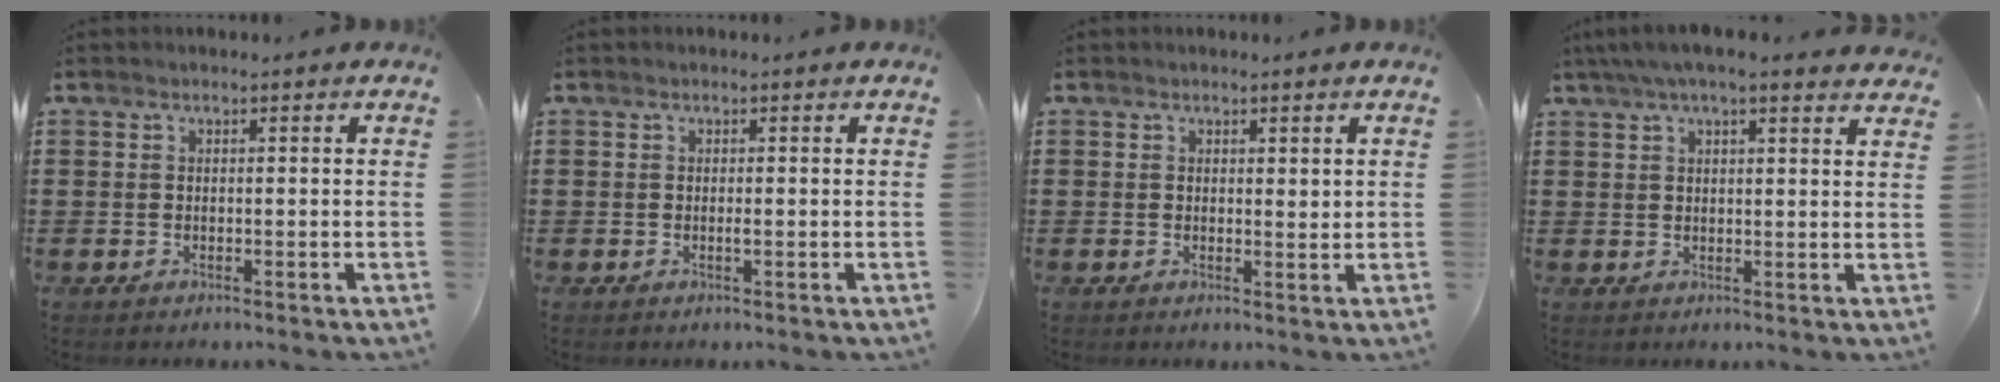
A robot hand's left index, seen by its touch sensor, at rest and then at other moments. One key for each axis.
{"total": 0.6, "fx": -0.1, "fy": 0.0, "fz": 0.6, "tx": -0.012, "ty": -0.005, "tz": 0.000}
{"total": 1.1, "fx": 0.9, "fy": 0.5, "fz": 0.4, "tx": -0.001, "ty": 0.000, "tz": 0.016}
{"total": 4.6, "fx": 3.7, "fy": 0.4, "fz": 2.7, "tx": -0.063, "ty": 0.000, "tz": 0.066}